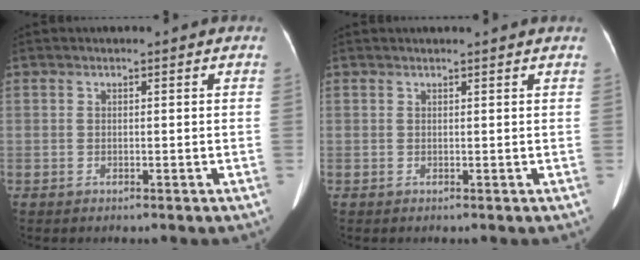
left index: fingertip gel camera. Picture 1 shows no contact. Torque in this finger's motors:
{"motor_torque": [0.57, -0.97, 0.10, 0.04]}